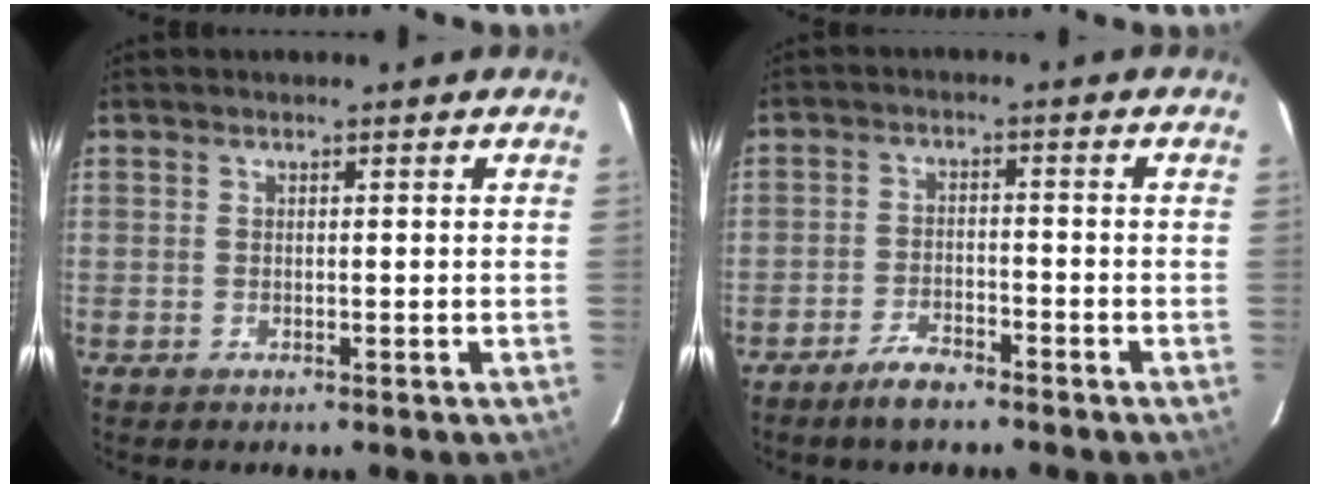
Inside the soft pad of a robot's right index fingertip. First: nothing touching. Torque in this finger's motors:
{"motor_torque": [0.36, -0.42, -0.01, -0.01]}